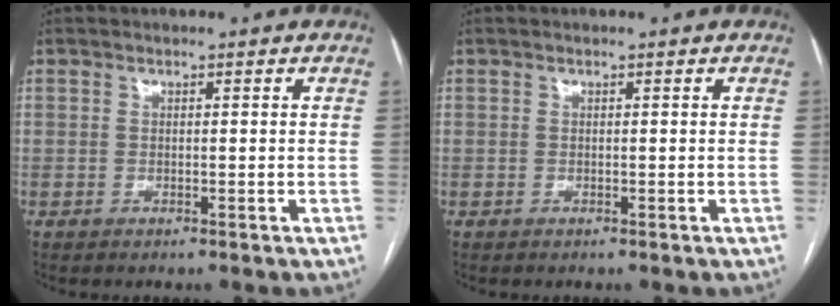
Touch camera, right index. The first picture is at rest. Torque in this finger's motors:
{"motor_torque": [0.00, 0.00, 0.00, 0.00]}